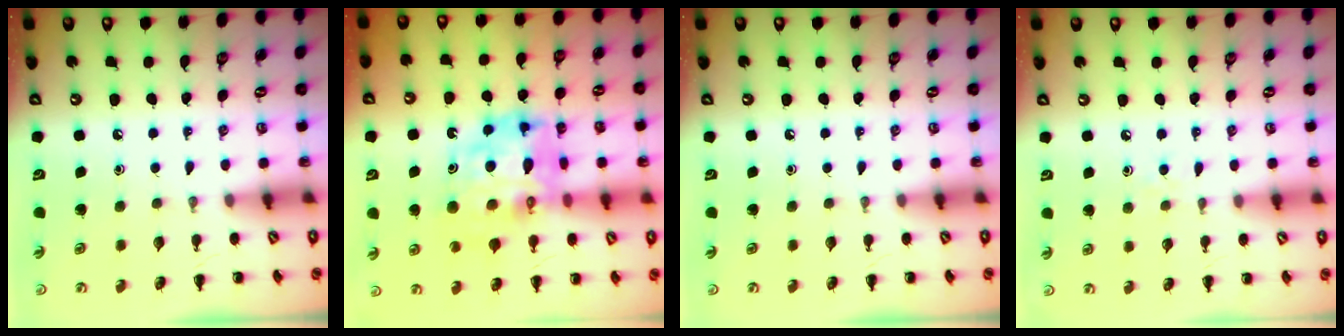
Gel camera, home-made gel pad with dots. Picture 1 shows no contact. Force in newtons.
{"total": 14.8, "press": 14.2, "slide": 4.0}
{"total": 0.0}
{"total": 3.1, "press": 2.9, "slide": 1.1}